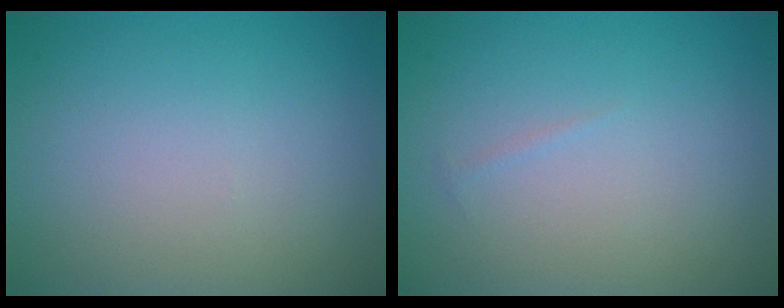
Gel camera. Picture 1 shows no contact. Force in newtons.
{"total": 0.8, "press": 0.8, "slide": 0.2}